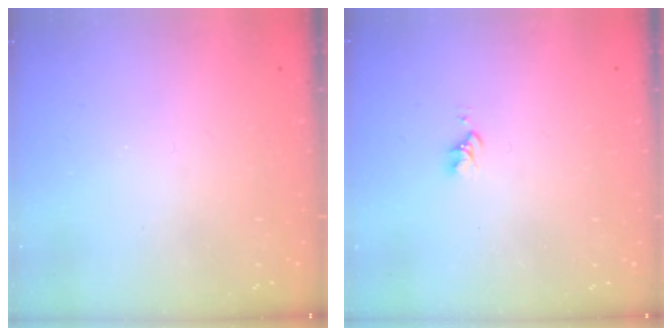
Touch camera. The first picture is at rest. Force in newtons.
{"total": 2.6, "press": 2.6, "slide": 0.4}